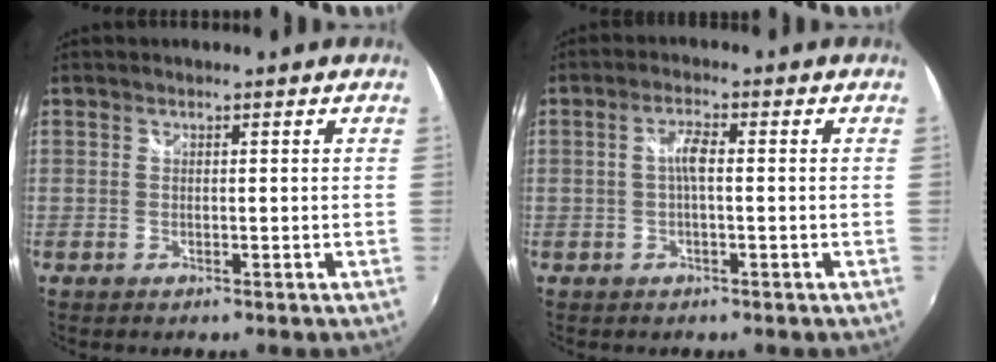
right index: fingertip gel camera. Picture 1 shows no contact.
{"total": 2.9, "force": [-0.2, 0.6, 2.8], "torque": [-0.055, 0.007, -0.003]}